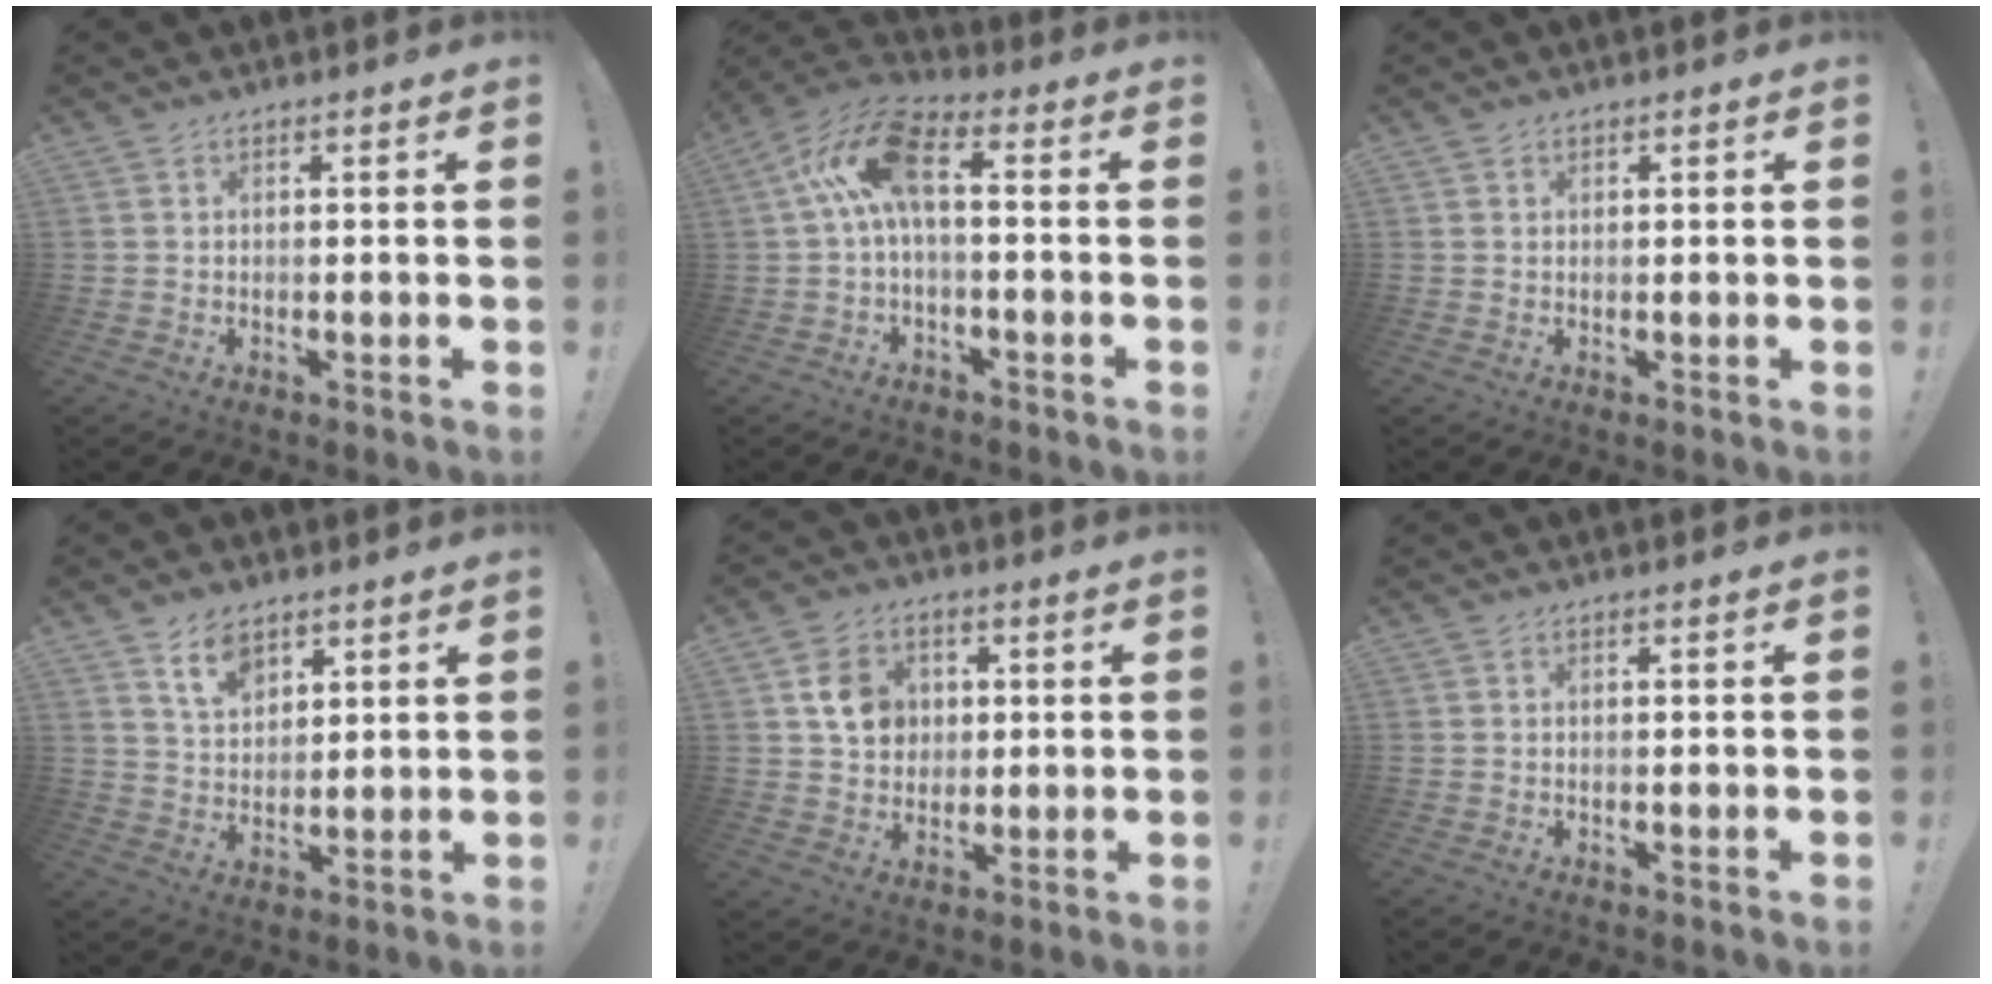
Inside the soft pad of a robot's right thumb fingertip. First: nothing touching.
{"total": 11.9, "force": [1.1, 5.2, 10.6], "torque": [-0.209, 0.011, 0.020]}
{"total": 0.7, "force": [0.5, 0.3, 0.1], "torque": [0.006, -0.003, 0.010]}
{"total": 8.5, "force": [5.9, 4.9, 3.7], "torque": [-0.057, -0.032, 0.110]}
{"total": 9.2, "force": [2.5, 8.1, 3.7], "torque": [-0.038, -0.003, 0.051]}
{"total": 0.0}